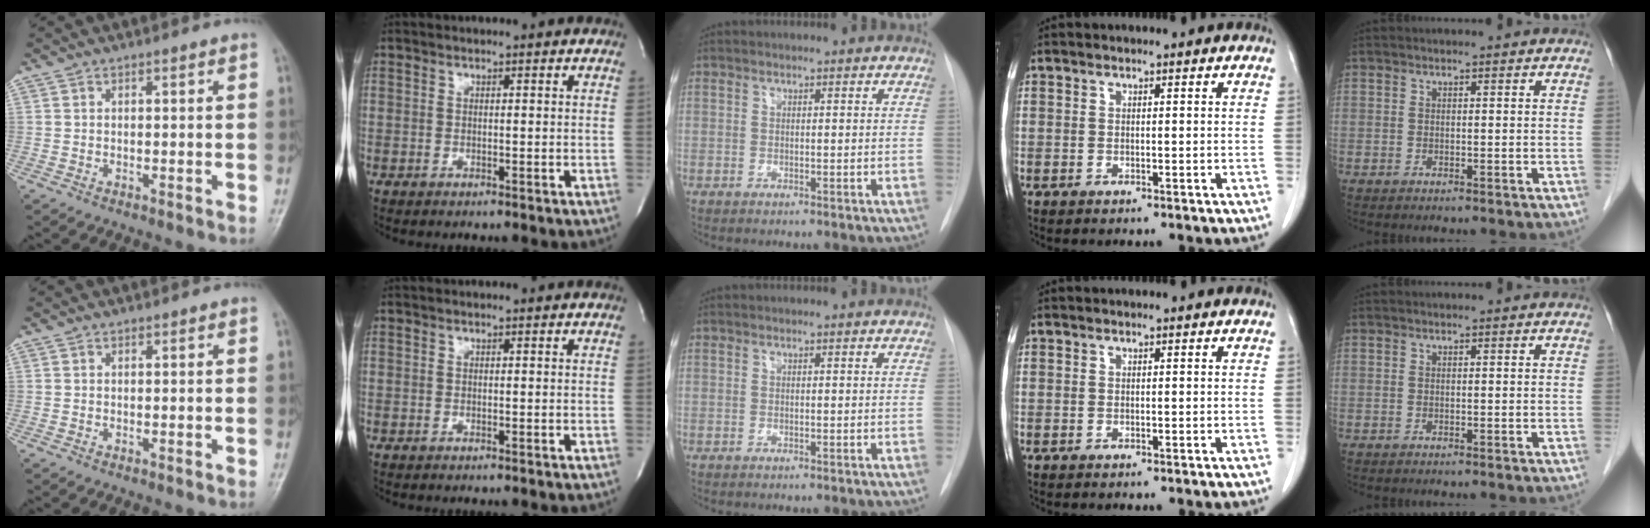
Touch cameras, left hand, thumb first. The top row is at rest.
{}